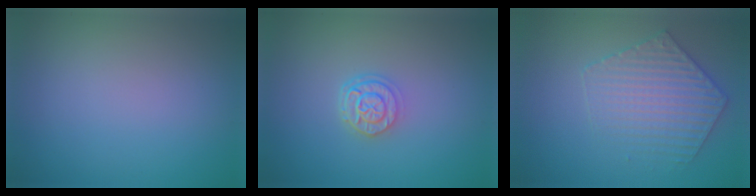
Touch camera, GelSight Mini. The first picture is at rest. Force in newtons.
{"total": 2.5, "press": 2.0, "slide": 1.5}
{"total": 3.8, "press": 3.8, "slide": 0.6}